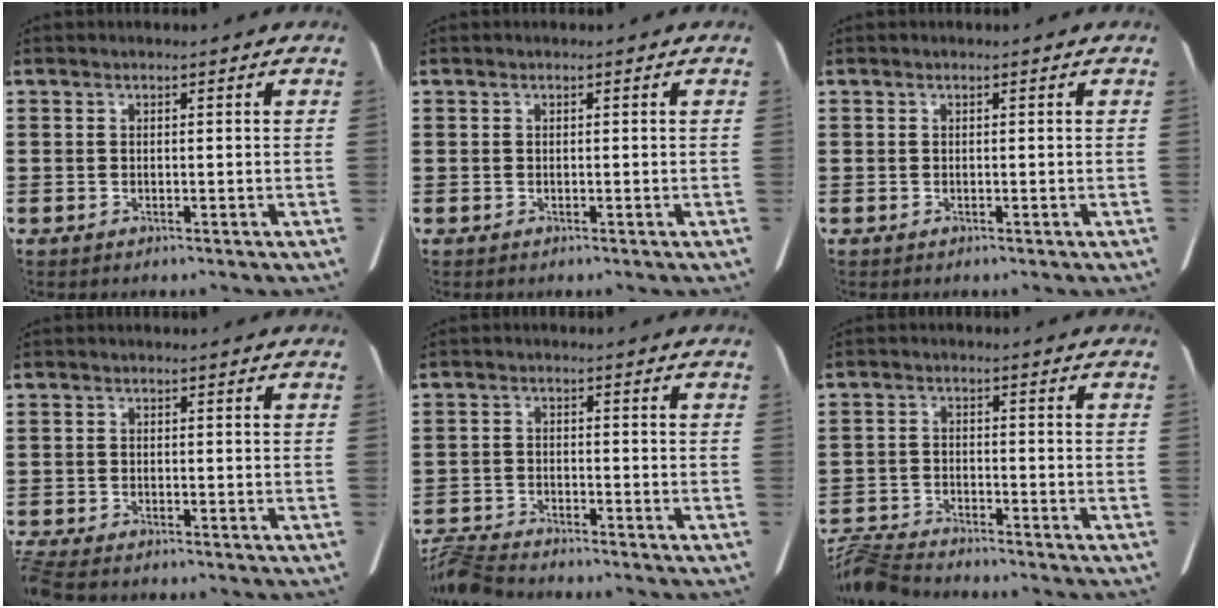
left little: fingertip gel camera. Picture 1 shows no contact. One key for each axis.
{"total": 0.0}
{"total": 0.0}
{"total": 1.7, "fx": -1.7, "fy": 0.0, "fz": 0.3, "tx": -0.017, "ty": -0.004, "tz": -0.035}
{"total": 3.6, "fx": -3.6, "fy": 0.1, "fz": 0.7, "tx": -0.028, "ty": -0.005, "tz": -0.077}
{"total": 4.2, "fx": -4.1, "fy": 0.2, "fz": 0.9, "tx": -0.037, "ty": -0.007, "tz": -0.087}